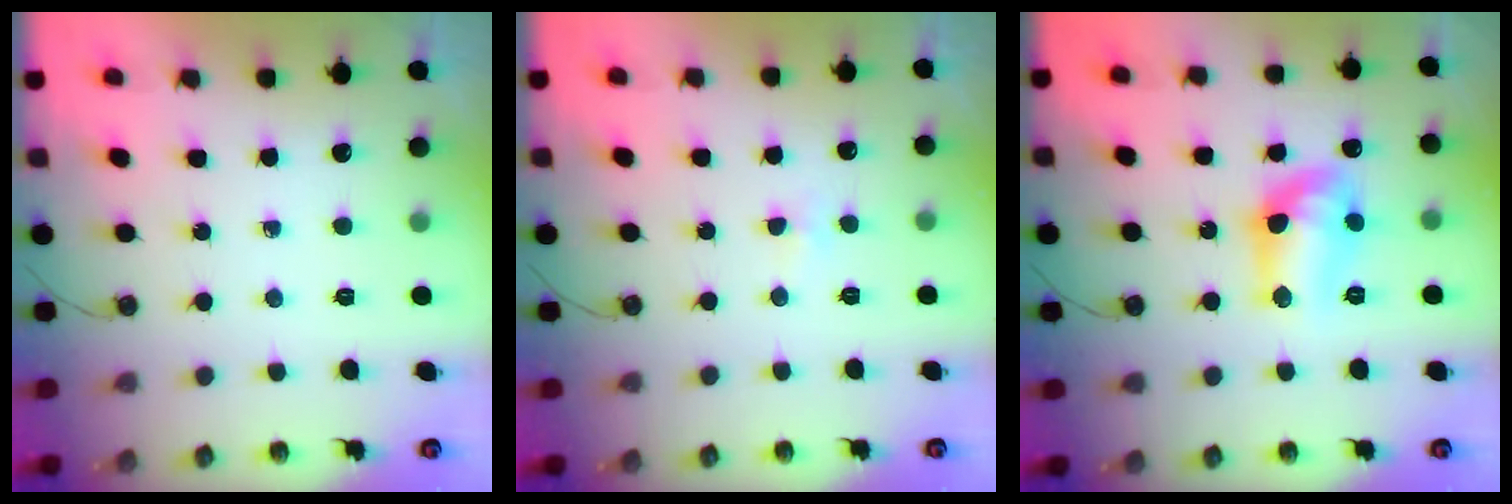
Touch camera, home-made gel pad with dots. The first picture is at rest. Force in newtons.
{"total": 3.0, "press": 2.9, "slide": 0.6}
{"total": 12.9, "press": 12.7, "slide": 2.4}